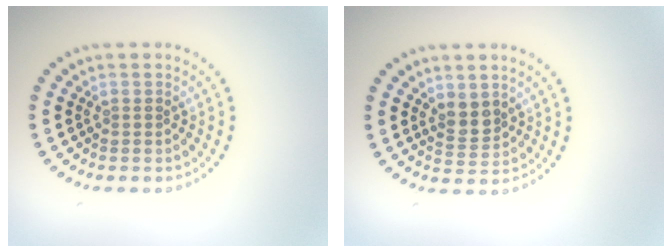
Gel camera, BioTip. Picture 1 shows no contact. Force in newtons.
{"total": 2.0, "press": 1.8, "slide": 0.9}